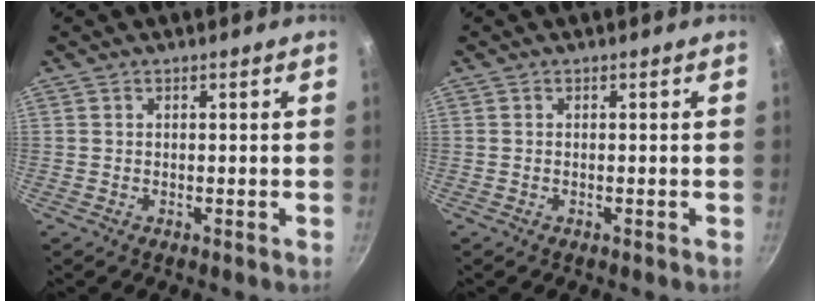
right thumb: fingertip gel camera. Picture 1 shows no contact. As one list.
[{"total": 0.0}]